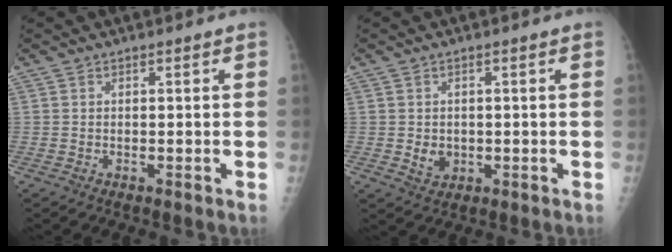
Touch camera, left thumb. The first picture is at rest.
{"total": 3.1, "force": [-0.3, 2.6, 1.7], "torque": [-0.015, -0.001, 0.005]}